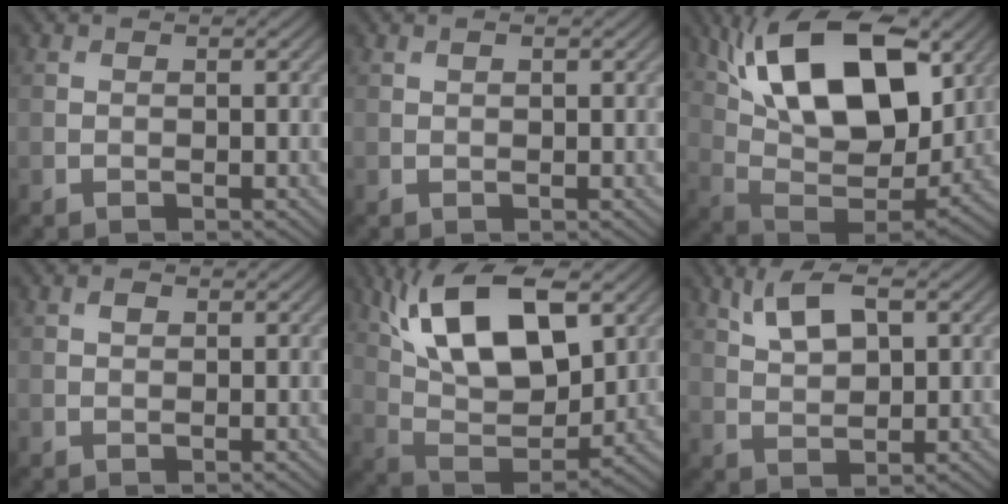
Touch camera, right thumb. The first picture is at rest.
{"total": 0.6, "force": [0.3, 0.2, 0.4], "torque": [-0.008, 0.001, 0.005]}
{"total": 17.7, "force": [8.2, 8.4, 13.3], "torque": [-0.247, 0.019, 0.138]}
{"total": 0.8, "force": [0.4, 0.5, 0.5], "torque": [-0.010, -0.001, 0.006]}
{"total": 15.3, "force": [7.0, 7.0, 11.6], "torque": [-0.229, 0.004, 0.129]}
{"total": 6.0, "force": [3.0, 2.5, 4.6], "torque": [-0.101, 0.004, 0.058]}